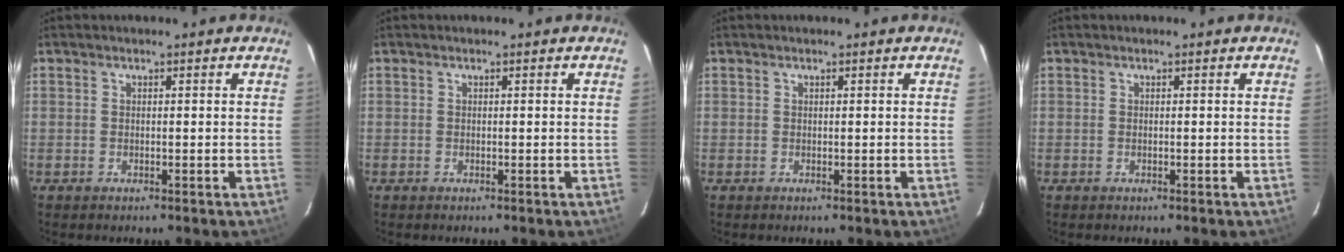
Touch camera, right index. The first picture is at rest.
{"total": 0.0}
{"total": 0.0}
{"total": 0.0}